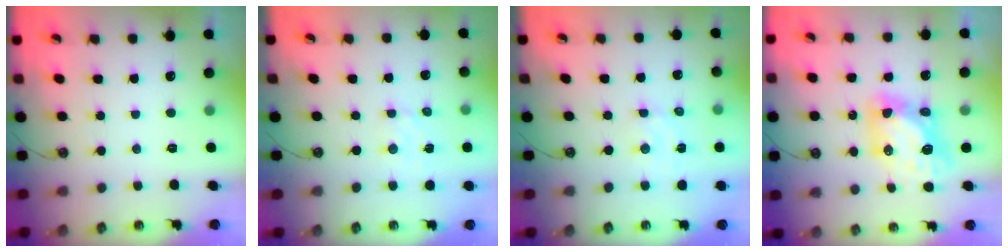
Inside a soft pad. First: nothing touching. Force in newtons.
{"total": 2.7, "press": 2.7, "slide": 0.4}
{"total": 2.9, "press": 2.9, "slide": 0.6}
{"total": 10.5, "press": 10.4, "slide": 1.0}